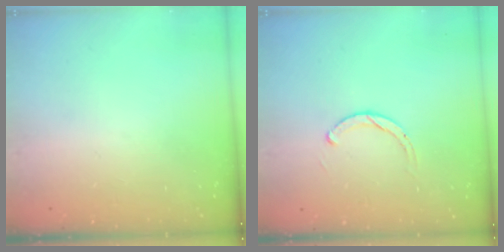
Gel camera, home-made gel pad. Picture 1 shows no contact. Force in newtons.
{"total": 1.9, "press": 1.9, "slide": 0.2}